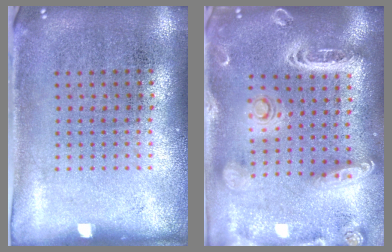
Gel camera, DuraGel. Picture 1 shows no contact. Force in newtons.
{"total": 2.8, "press": 2.4, "slide": 1.4}